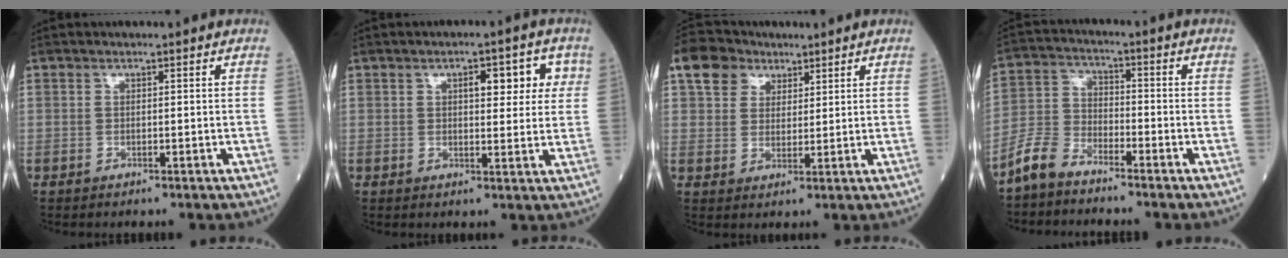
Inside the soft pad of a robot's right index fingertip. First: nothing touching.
{"total": 6.3, "force": [2.4, 2.6, 5.2], "torque": [-0.057, 0.014, 0.028]}
{"total": 7.4, "force": [4.4, 5.5, 2.3], "torque": [-0.047, 0.030, 0.081]}
{"total": 5.7, "force": [-4.9, 2.2, 1.8], "torque": [-0.044, -0.006, -0.109]}